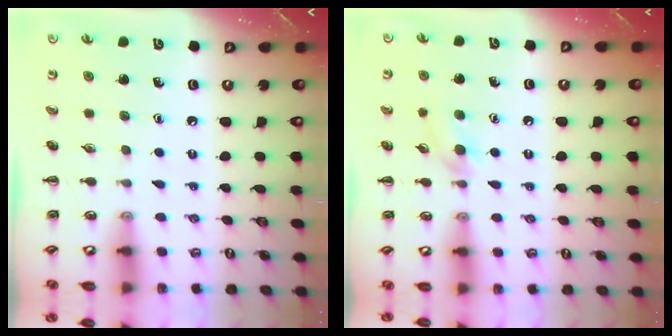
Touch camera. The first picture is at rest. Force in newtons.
{"total": 5.1, "press": 4.7, "slide": 2.0}